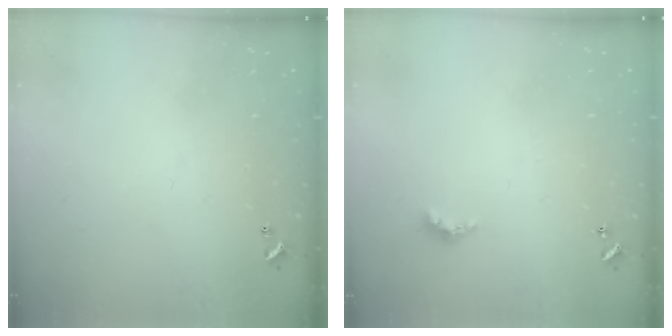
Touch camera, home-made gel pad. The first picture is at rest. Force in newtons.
{"total": 2.4, "press": 2.3, "slide": 0.5}